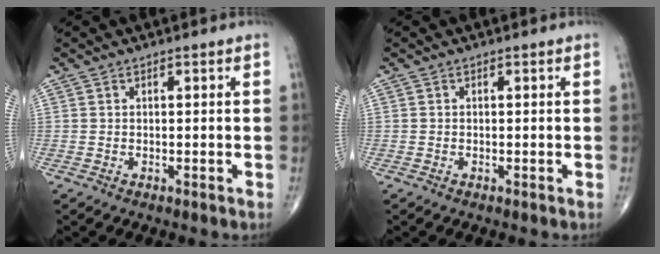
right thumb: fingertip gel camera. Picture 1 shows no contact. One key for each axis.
{"total": 0.0}